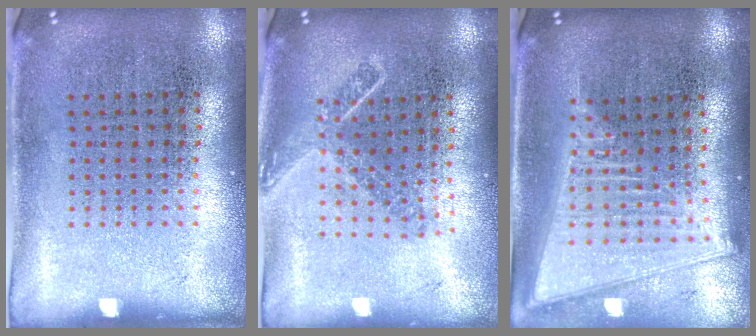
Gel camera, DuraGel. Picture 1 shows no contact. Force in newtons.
{"total": 1.7, "press": 1.3, "slide": 1.1}
{"total": 2.2, "press": 1.8, "slide": 1.2}